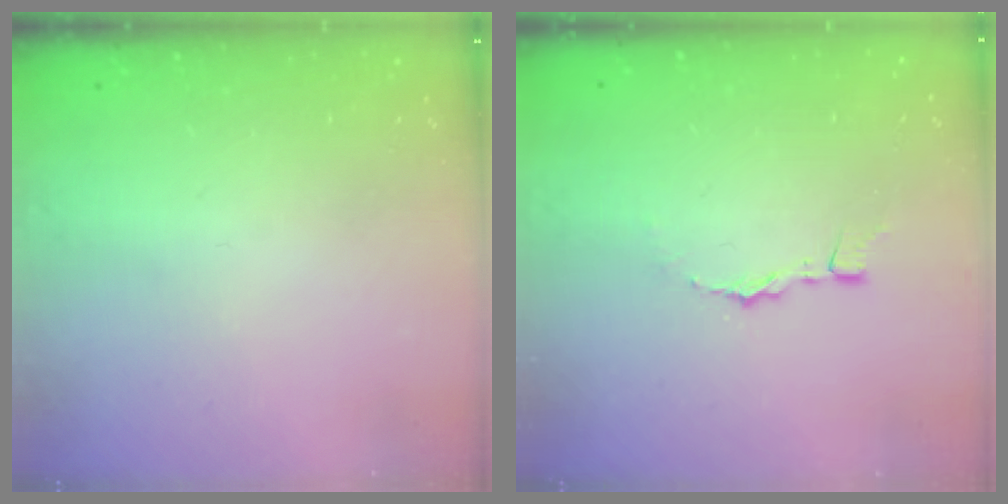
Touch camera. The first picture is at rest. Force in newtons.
{"total": 2.5, "press": 2.5, "slide": 0.2}